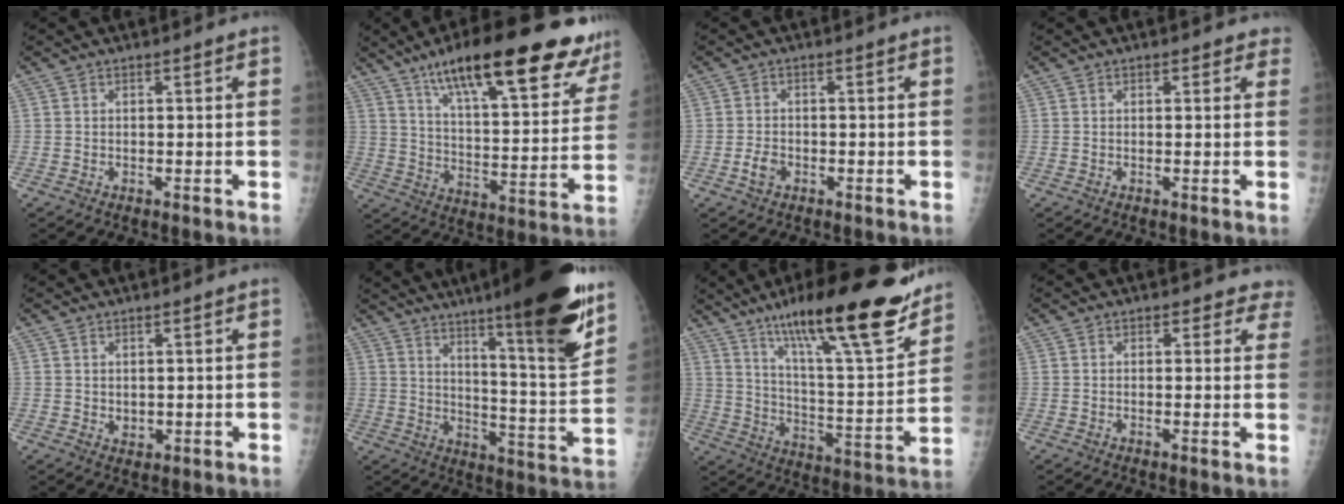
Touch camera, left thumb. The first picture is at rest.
{"total": 26.7, "force": [17.9, 7.1, 18.5], "torque": [-0.239, -0.046, 0.267]}
{"total": 2.4, "force": [-1.1, 1.5, 1.5], "torque": [-0.029, 0.009, -0.021]}
{"total": 1.7, "force": [1.1, 1.1, 0.7], "torque": [0.013, -0.002, 0.006]}
{"total": 1.7, "force": [0.3, 1.2, 1.2], "torque": [-0.014, -0.006, 0.011]}
{"total": 23.1, "force": [15.1, 2.3, 17.3], "torque": [-0.231, -0.074, 0.226]}
{"total": 25.7, "force": [17.7, 4.6, 18.0], "torque": [-0.261, -0.068, 0.288]}
{"total": 3.7, "force": [2.9, 2.2, 0.7], "torque": [0.032, -0.010, 0.016]}